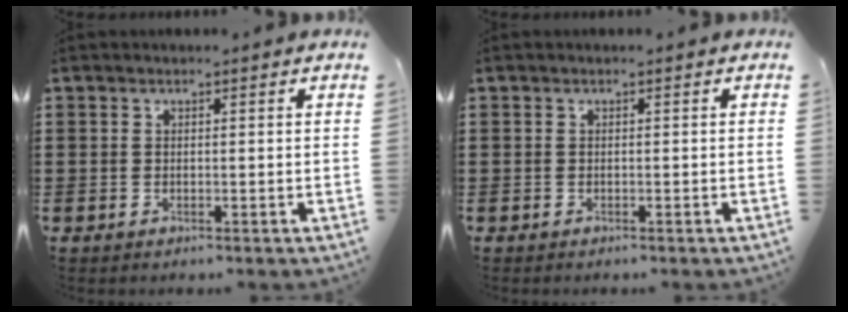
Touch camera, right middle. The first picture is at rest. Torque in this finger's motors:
{"motor_torque": [-1.25, 0.89, -0.17, -0.05]}